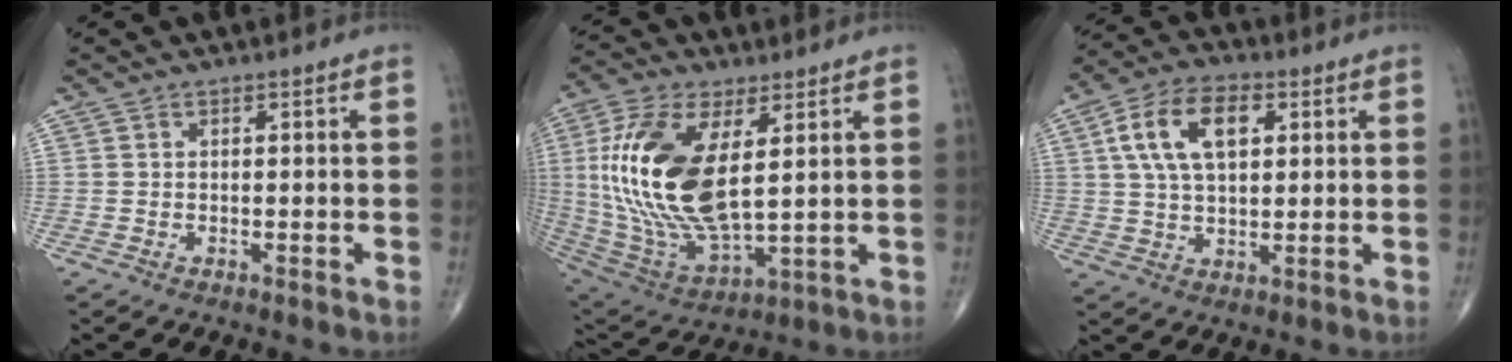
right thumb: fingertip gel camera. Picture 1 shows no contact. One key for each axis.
{"total": 22.0, "fx": 4.0, "fy": 10.0, "fz": 19.2, "tx": -0.403, "ty": -0.025, "tz": 0.083}
{"total": 12.0, "fx": 3.5, "fy": 6.7, "fz": 9.4, "tx": -0.166, "ty": 0.009, "tz": 0.062}